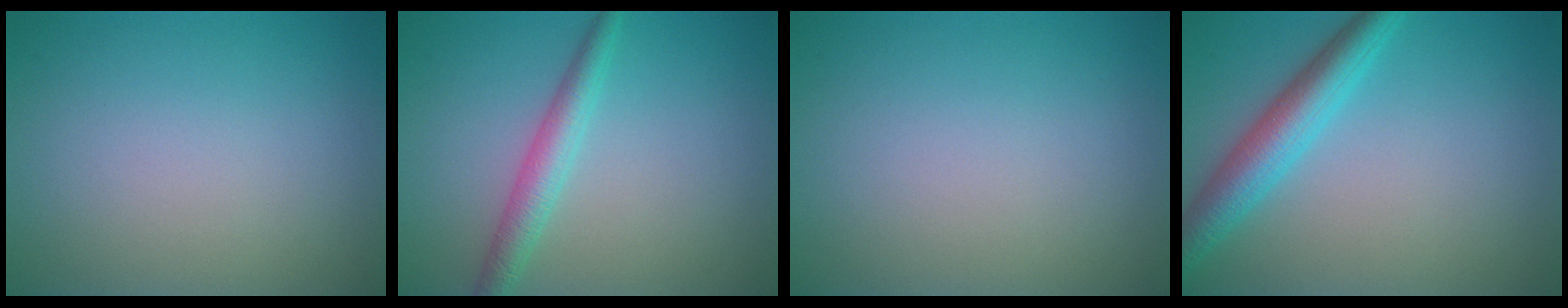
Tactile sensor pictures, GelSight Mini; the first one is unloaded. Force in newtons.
{"total": 2.8, "press": 2.8, "slide": 0.1}
{"total": 0.0}
{"total": 4.6, "press": 4.5, "slide": 0.2}